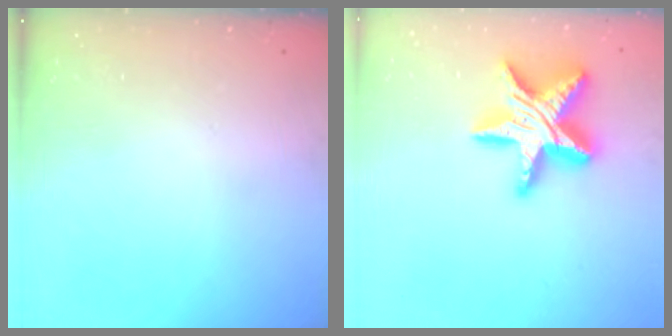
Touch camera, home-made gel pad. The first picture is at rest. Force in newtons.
{"total": 20.0, "press": 19.9, "slide": 1.8}